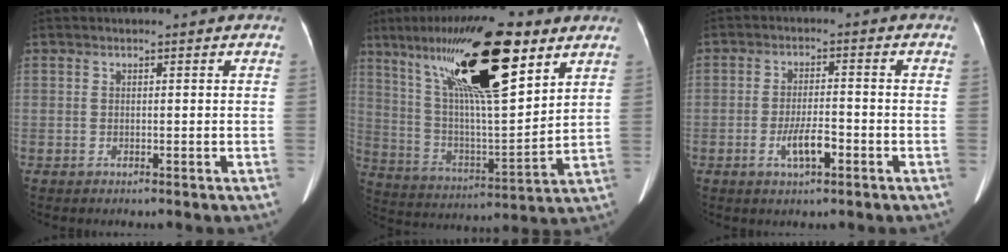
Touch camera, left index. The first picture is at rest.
{"total": 23.5, "force": [13.2, 4.4, 19.0], "torque": [-0.353, 0.026, 0.230]}
{"total": 4.9, "force": [-2.2, 1.3, 4.2], "torque": [-0.082, 0.000, -0.037]}